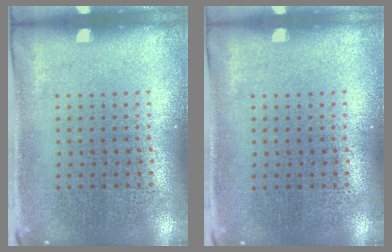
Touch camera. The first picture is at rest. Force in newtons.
{"total": 0.0}